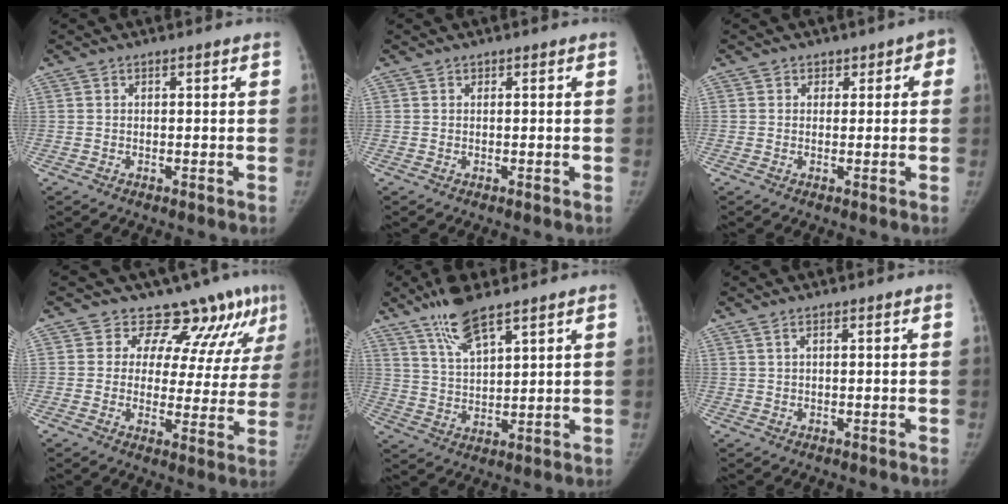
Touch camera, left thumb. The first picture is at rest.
{"total": 0.0}
{"total": 2.2, "force": [0.7, 1.8, 1.0], "torque": [0.014, 0.001, 0.005]}
{"total": 11.4, "force": [9.2, 5.0, 4.7], "torque": [-0.027, -0.057, 0.102]}
{"total": 8.9, "force": [6.5, 2.0, 5.8], "torque": [-0.112, -0.031, 0.134]}
{"total": 0.8, "force": [0.5, 0.0, 0.6], "torque": [-0.017, 0.007, 0.010]}